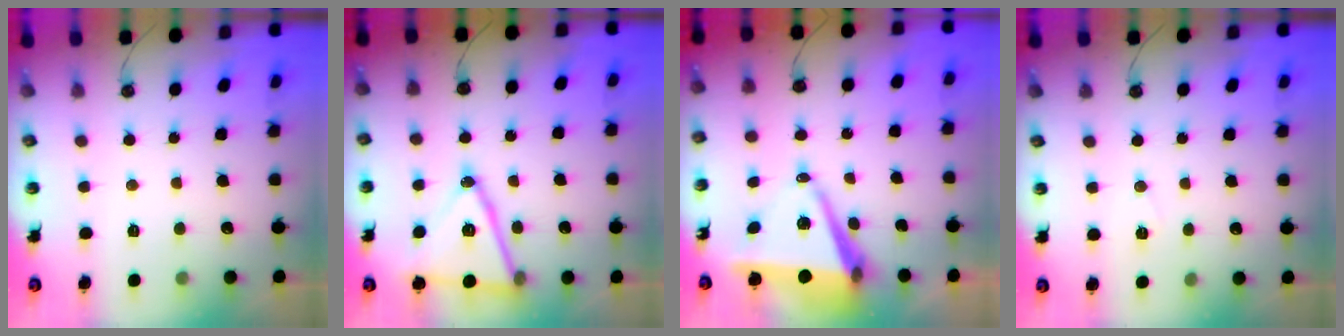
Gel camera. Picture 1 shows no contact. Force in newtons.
{"total": 17.3, "press": 17.0, "slide": 3.5}
{"total": 9.5, "press": 8.6, "slide": 4.2}
{"total": 5.9, "press": 3.7, "slide": 4.5}